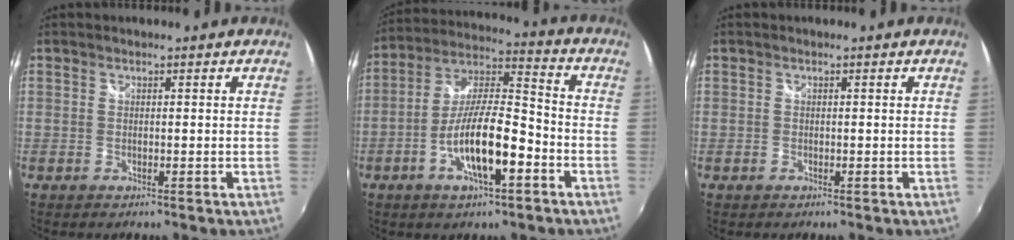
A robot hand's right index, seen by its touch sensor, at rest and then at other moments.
{"total": 14.2, "force": [-5.7, 3.7, 12.5], "torque": [-0.241, 0.003, -0.103]}
{"total": 0.5, "force": [-0.3, 0.4, 0.0], "torque": [-0.001, -0.004, -0.007]}